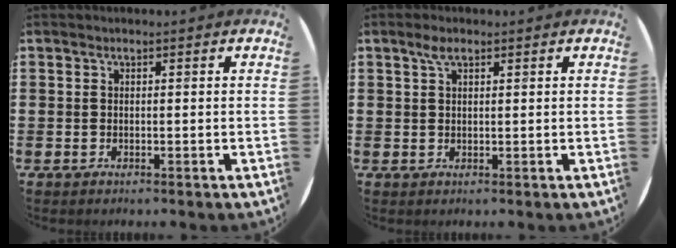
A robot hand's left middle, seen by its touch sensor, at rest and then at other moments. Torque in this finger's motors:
{"motor_torque": [0.34, -0.23, 0.01, 0.01]}